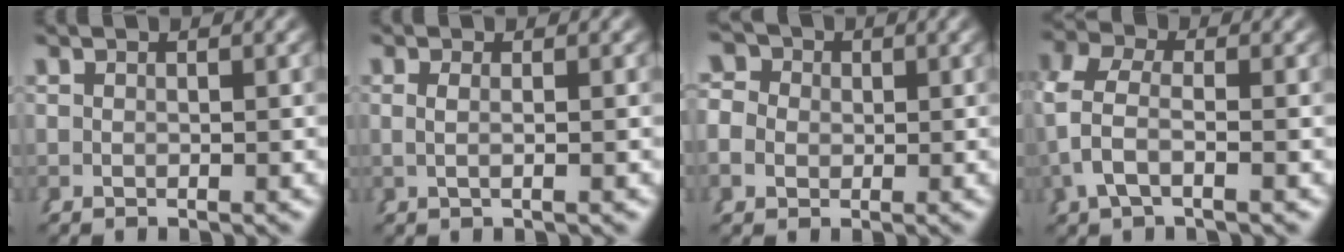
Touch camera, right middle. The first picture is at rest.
{"total": 1.1, "force": [0.0, -0.6, 0.8], "torque": [-0.026, -0.005, 0.002]}
{"total": 6.6, "force": [1.5, 5.8, 2.8], "torque": [-0.060, 0.014, 0.006]}
{"total": 3.7, "force": [0.1, 2.3, 2.9], "torque": [-0.089, -0.014, 0.007]}